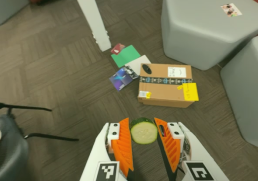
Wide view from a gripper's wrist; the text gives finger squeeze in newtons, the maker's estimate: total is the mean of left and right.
{"total": 10.5, "left": 10.5, "right": 10.5}